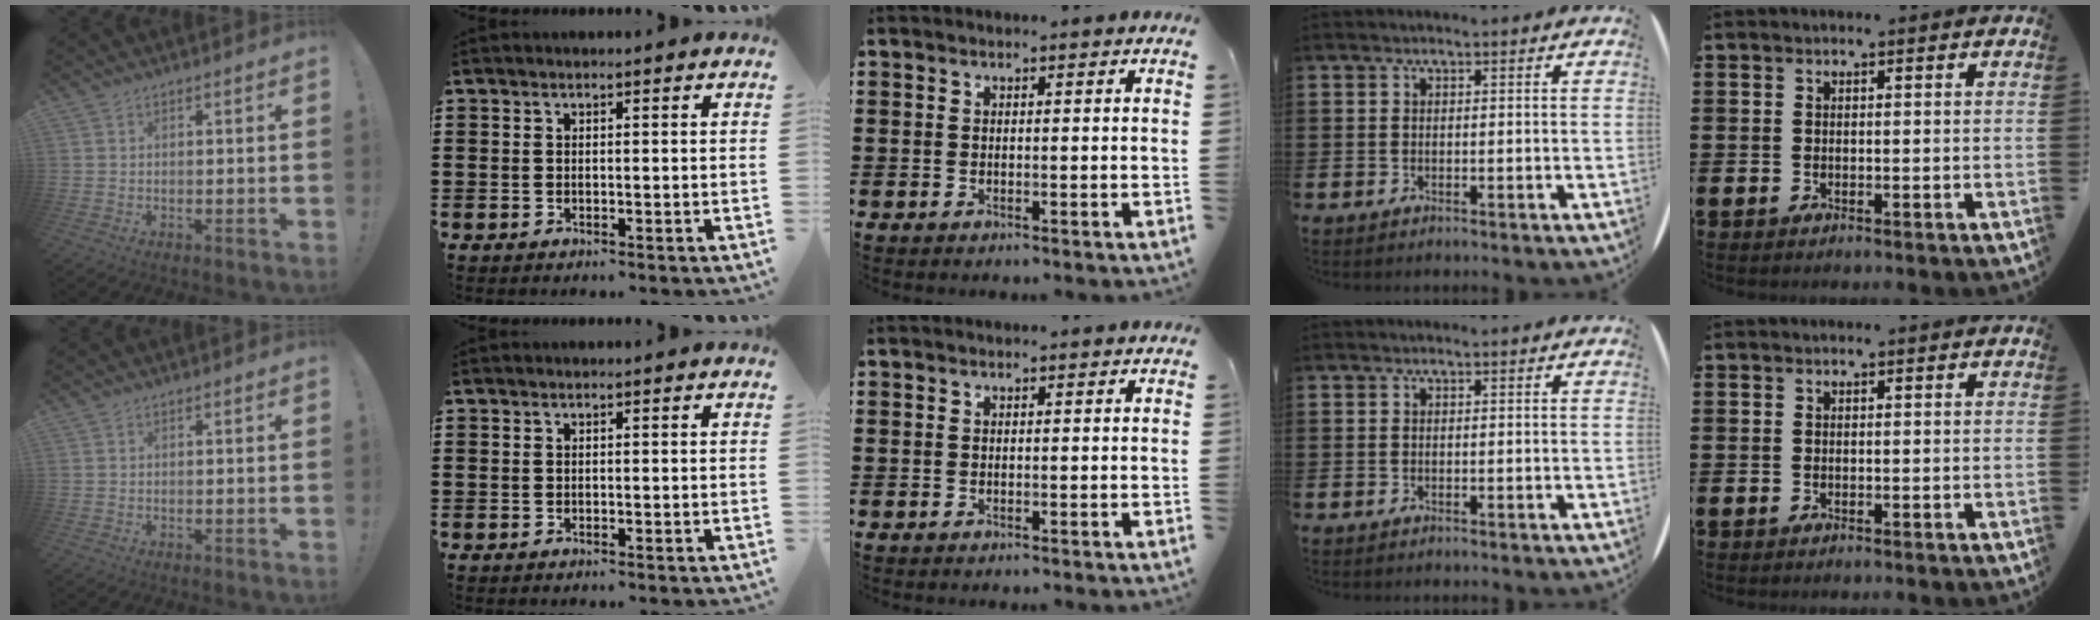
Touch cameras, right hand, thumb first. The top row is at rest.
{}